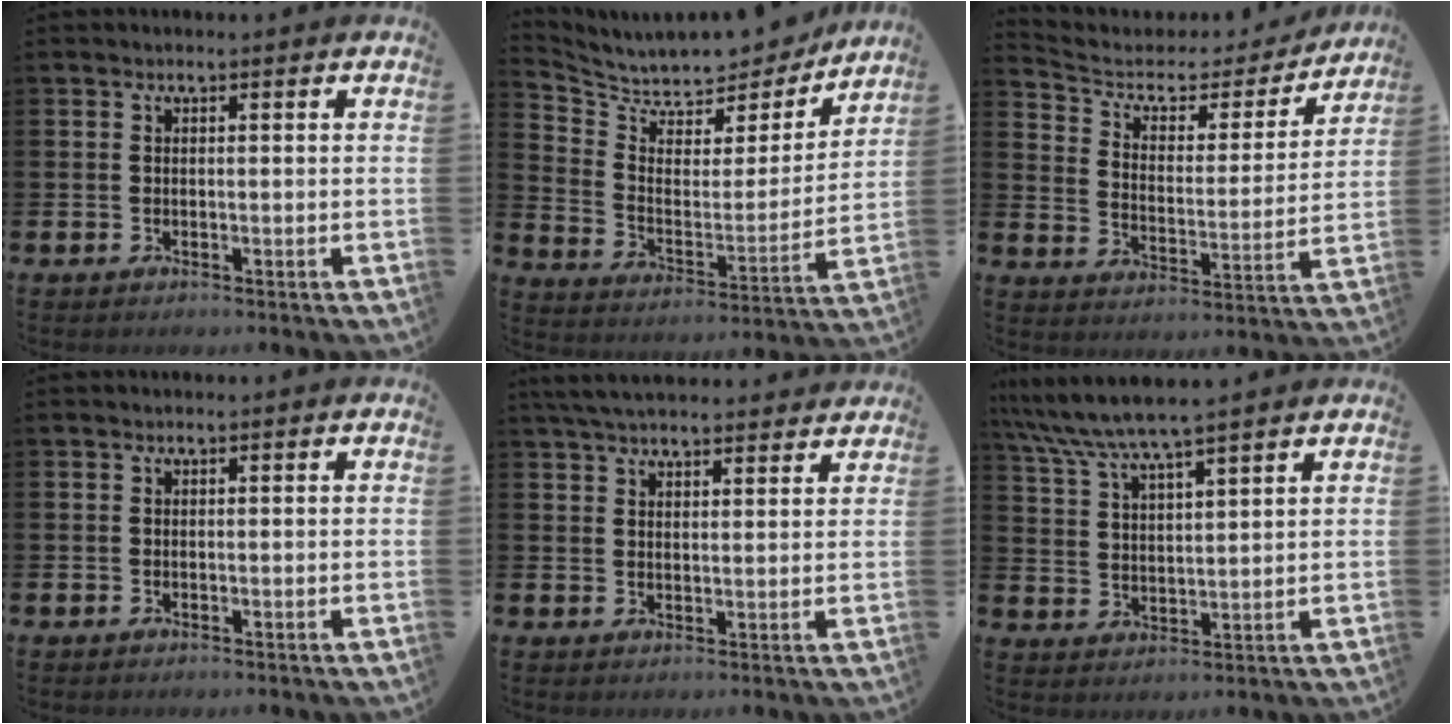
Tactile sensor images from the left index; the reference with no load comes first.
{"total": 7.5, "force": [7.1, 2.3, 1.0], "torque": [-0.059, -0.066, 0.119]}
{"total": 5.7, "force": [4.7, 2.7, 1.6], "torque": [-0.056, -0.038, 0.070]}
{"total": 0.0}
{"total": 5.1, "force": [4.9, 0.8, 1.3], "torque": [-0.036, -0.016, 0.092]}
{"total": 6.5, "force": [6.0, 0.2, 2.5], "torque": [-0.073, -0.025, 0.107]}